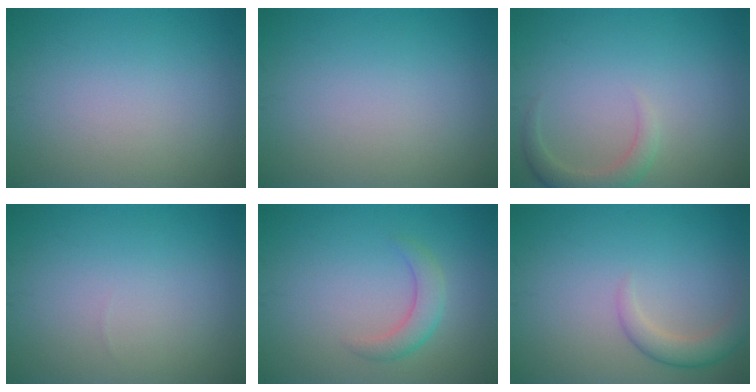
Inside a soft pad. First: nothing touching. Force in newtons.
{"total": 0.0}
{"total": 2.2, "press": 2.2, "slide": 0.3}
{"total": 0.0}
{"total": 2.4, "press": 2.4, "slide": 0.2}
{"total": 2.4, "press": 2.4, "slide": 0.2}